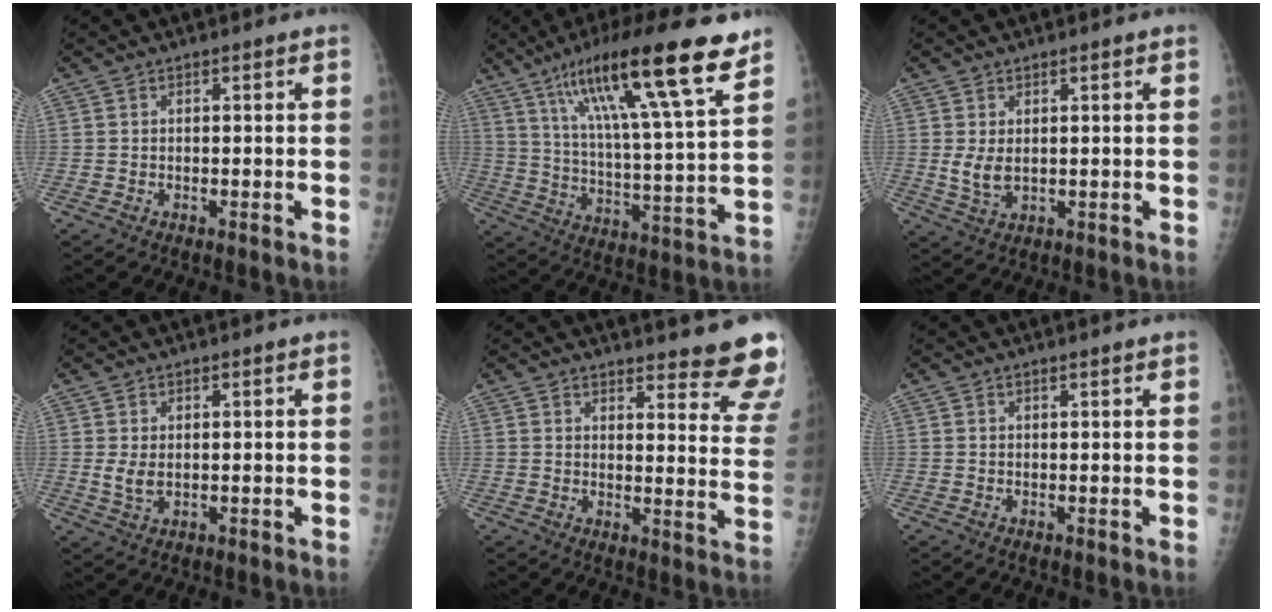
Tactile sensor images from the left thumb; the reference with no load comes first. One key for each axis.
{"total": 22.9, "fx": 13.8, "fy": 3.2, "fz": 17.9, "tx": -0.284, "ty": -0.037, "tz": 0.231}
{"total": 3.8, "fx": 0.6, "fy": 2.2, "fz": 3.0, "tx": -0.056, "ty": -0.009, "tz": 0.019}
{"total": 3.0, "fx": 0.4, "fy": 1.7, "fz": 2.4, "tx": -0.043, "ty": -0.006, "tz": 0.015}
{"total": 15.4, "fx": 14.4, "fy": 2.2, "fz": 5.2, "tx": -0.026, "ty": -0.135, "tz": 0.148}
{"total": 0.7, "fx": 0.6, "fy": -0.1, "fz": 0.3, "tx": -0.008, "ty": -0.001, "tz": 0.013}